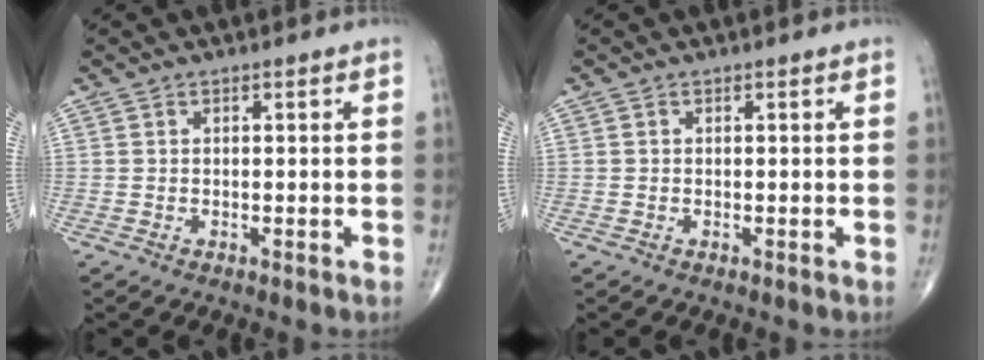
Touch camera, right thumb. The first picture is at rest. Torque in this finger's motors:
{"motor_torque": [-0.11, -0.11, -0.24, 0.00, 0.03]}